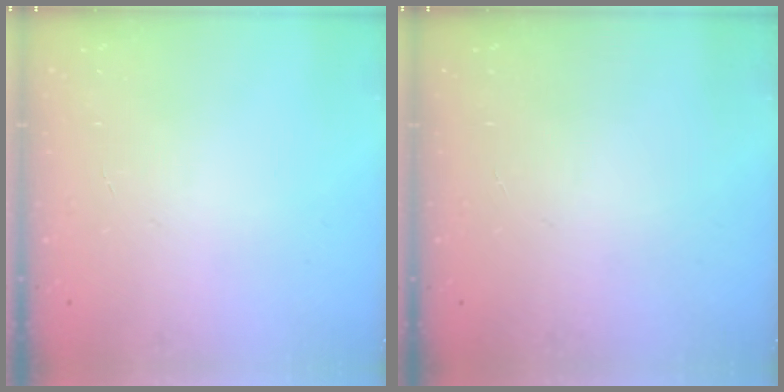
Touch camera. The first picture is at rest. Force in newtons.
{"total": 0.0}